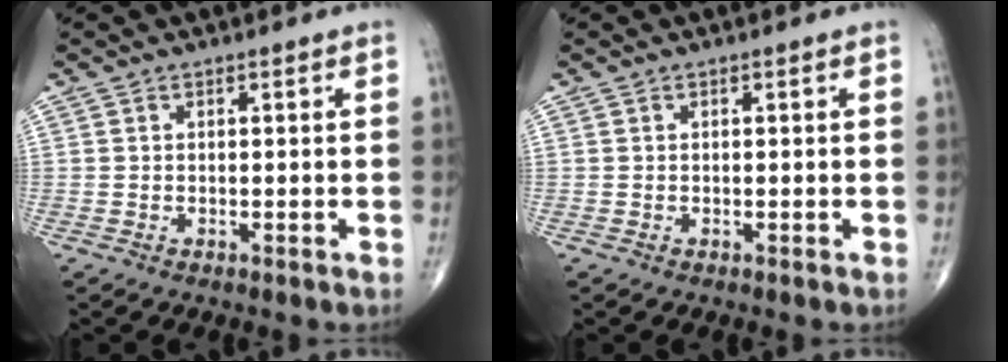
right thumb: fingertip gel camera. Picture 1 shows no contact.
{"total": 0.0}